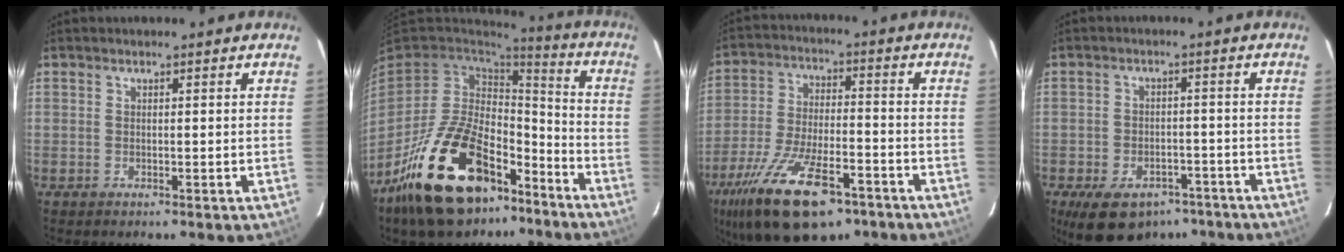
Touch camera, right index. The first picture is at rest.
{"total": 24.2, "force": [-15.0, 12.1, 14.7], "torque": [-0.288, 0.003, -0.234]}
{"total": 20.1, "force": [-12.8, 7.7, 13.5], "torque": [-0.274, -0.044, -0.210]}
{"total": 12.8, "force": [-9.1, 7.2, 5.5], "torque": [-0.127, 0.001, -0.118]}